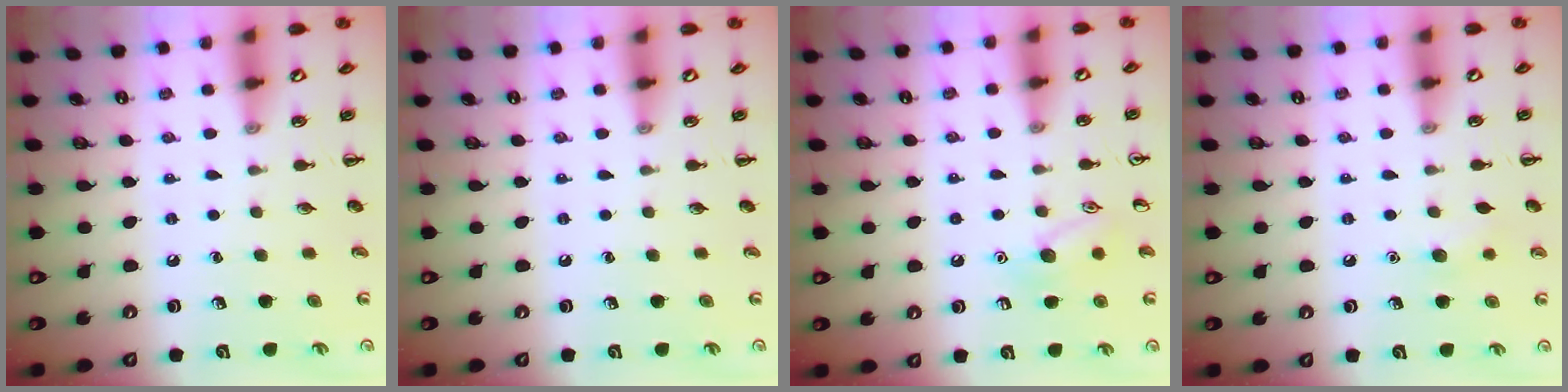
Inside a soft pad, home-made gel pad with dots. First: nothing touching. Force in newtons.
{"total": 0.0}
{"total": 9.0, "press": 8.9, "slide": 1.2}
{"total": 5.6, "press": 5.5, "slide": 1.4}